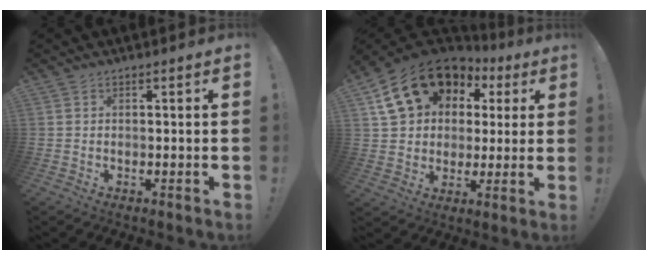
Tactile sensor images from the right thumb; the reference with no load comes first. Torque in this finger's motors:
{"motor_torque": [0.99, 2.71, 1.88, 0.16, 0.14]}